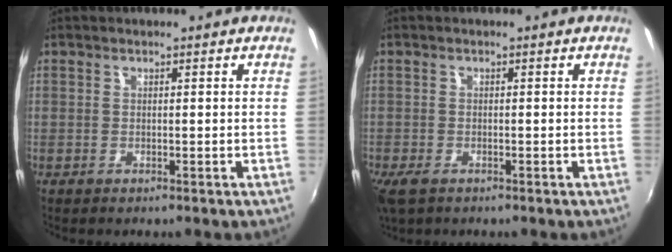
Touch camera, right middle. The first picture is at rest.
{"total": 3.4, "force": [-2.2, 1.7, 2.0], "torque": [-0.047, -0.014, -0.041]}